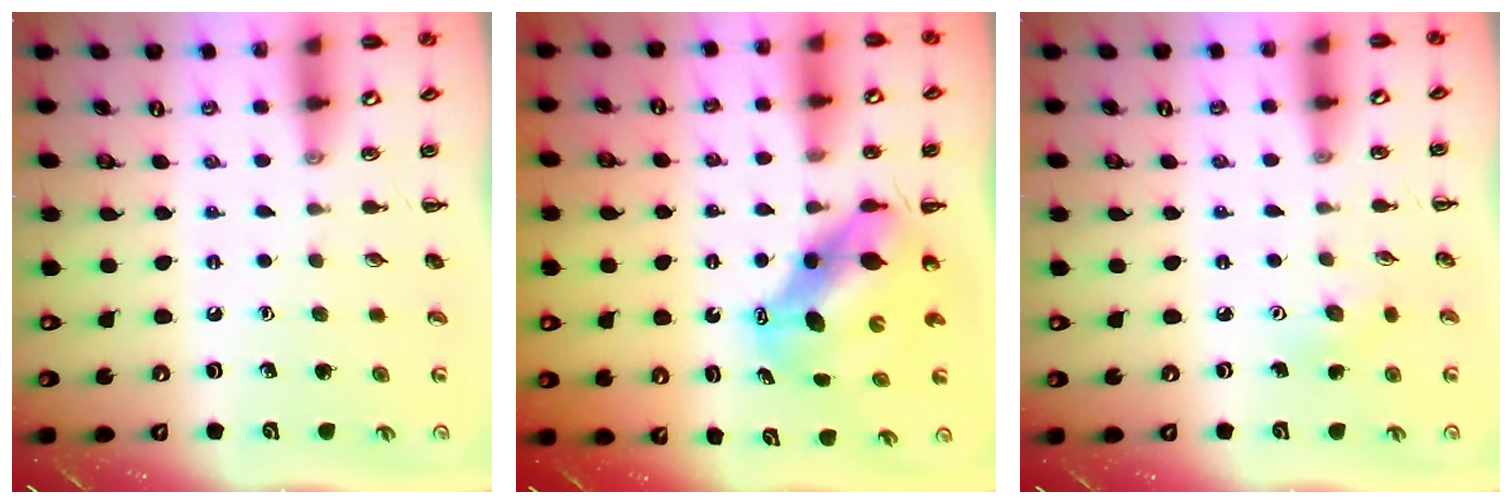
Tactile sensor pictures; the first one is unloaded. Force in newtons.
{"total": 8.4, "press": 8.1, "slide": 2.2}
{"total": 4.0, "press": 3.8, "slide": 1.1}